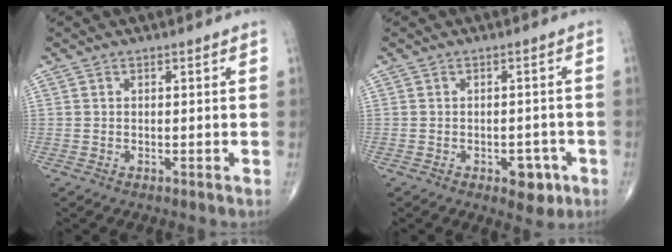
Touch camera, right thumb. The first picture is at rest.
{"total": 4.5, "force": [-2.1, 2.5, 3.1], "torque": [-0.020, 0.010, -0.022]}